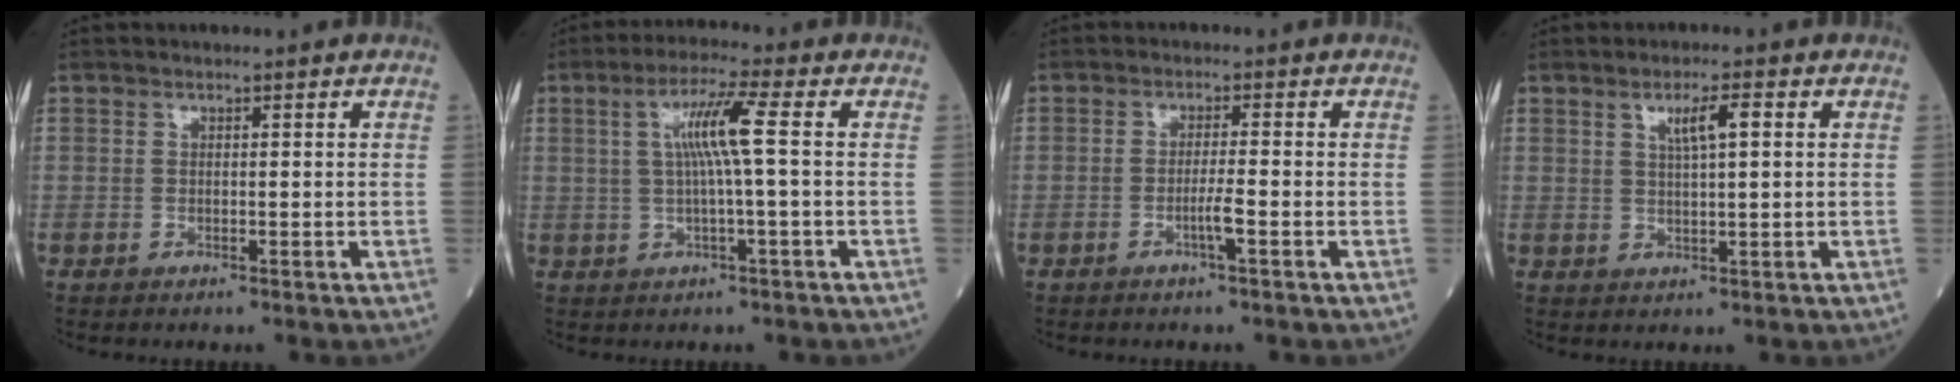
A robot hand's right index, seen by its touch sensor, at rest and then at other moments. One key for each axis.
{"total": 6.6, "fx": 0.9, "fy": -0.8, "fz": 6.5, "tx": -0.124, "ty": 0.009, "tz": 0.018}
{"total": 2.6, "fx": -1.2, "fy": -0.3, "fz": 2.3, "tx": -0.043, "ty": -0.002, "tz": -0.024}
{"total": 3.7, "fx": 1.4, "fy": 0.3, "fz": 3.4, "tx": -0.061, "ty": 0.002, "tz": 0.025}